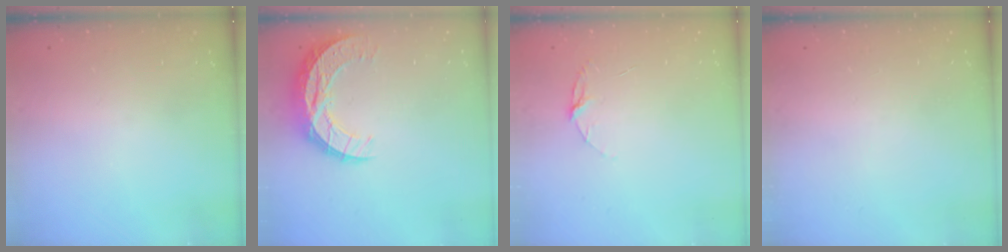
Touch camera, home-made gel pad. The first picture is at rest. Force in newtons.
{"total": 10.9, "press": 10.9, "slide": 0.7}
{"total": 4.1, "press": 4.1, "slide": 0.3}
{"total": 0.0}